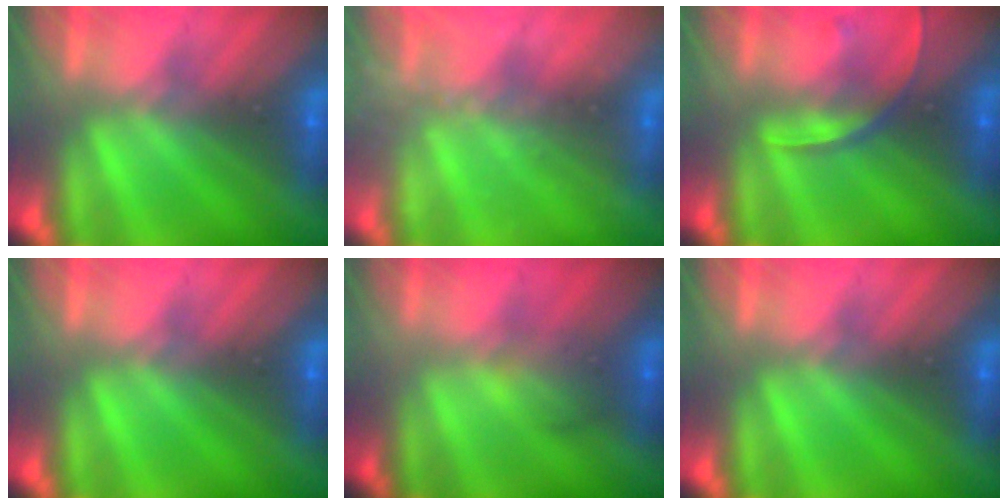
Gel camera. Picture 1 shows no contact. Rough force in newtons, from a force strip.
{"total": 2.0}
{"total": 2.5}
{"total": 0.0}
{"total": 1.9}
{"total": 0.0}